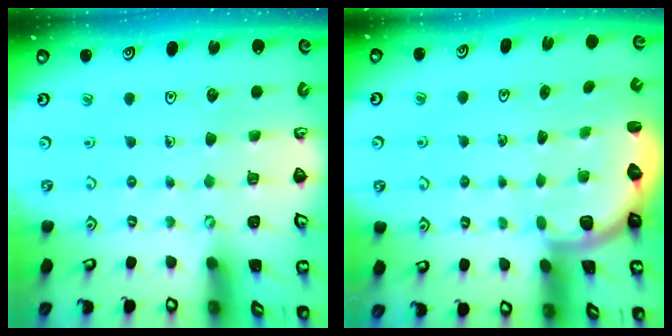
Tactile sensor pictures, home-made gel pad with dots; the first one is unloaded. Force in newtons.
{"total": 2.6, "press": 2.3, "slide": 1.2}